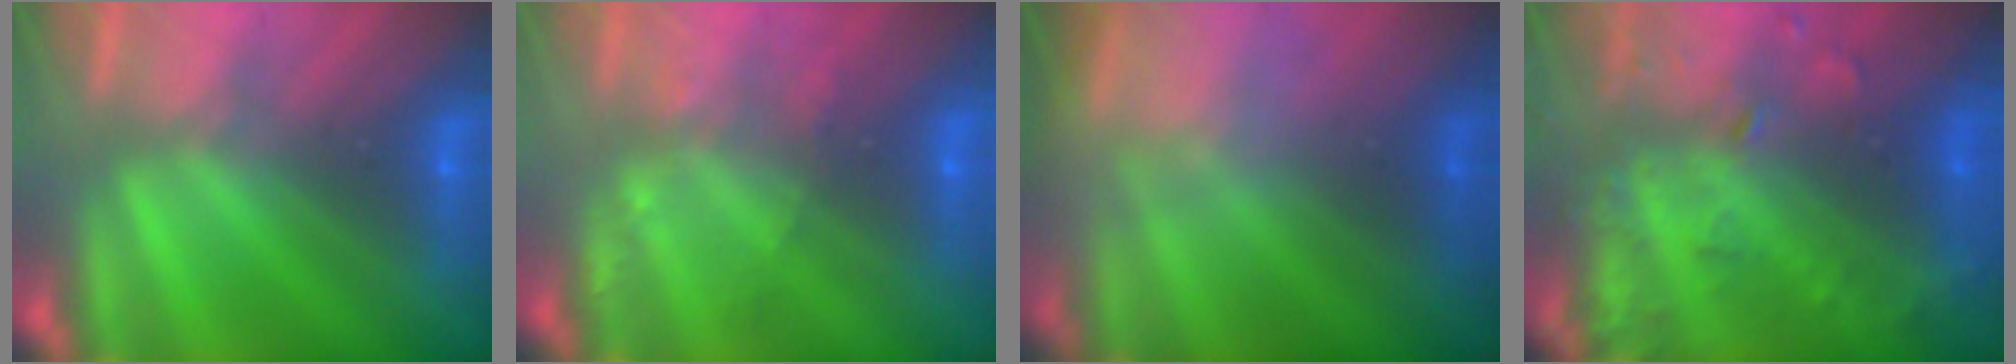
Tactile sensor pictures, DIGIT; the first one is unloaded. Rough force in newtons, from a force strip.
{"total": 2.2}
{"total": 7.1}
{"total": 8.5}